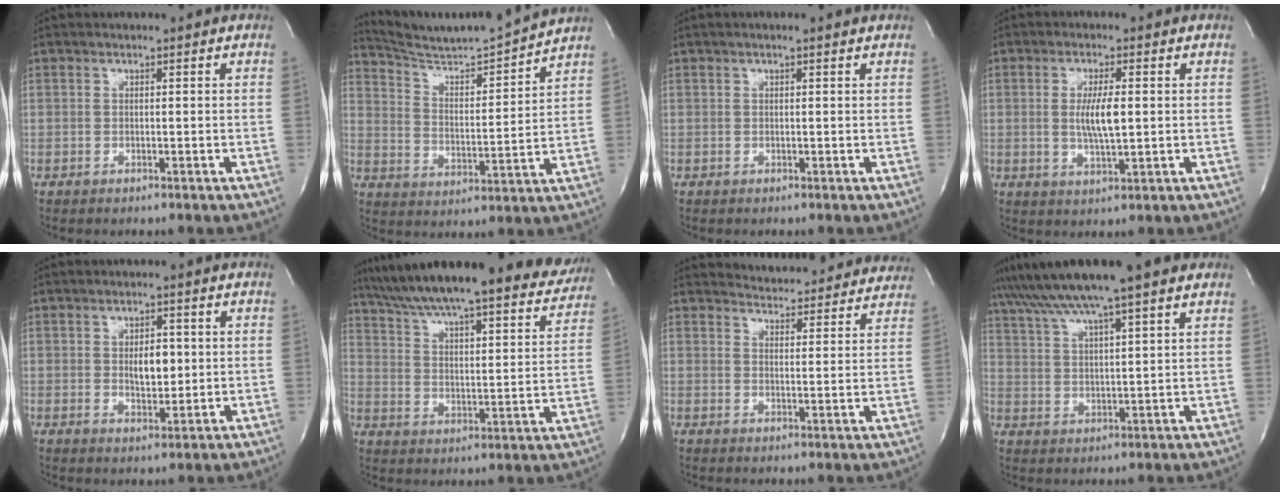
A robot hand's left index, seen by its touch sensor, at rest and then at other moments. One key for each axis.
{"total": 13.5, "fx": 13.0, "fy": -1.8, "fz": 3.1, "tx": -0.063, "ty": -0.027, "tz": 0.210}
{"total": 1.3, "fx": 1.0, "fy": 0.0, "fz": 0.9, "tx": -0.017, "ty": 0.013, "tz": 0.012}
{"total": 5.2, "fx": 0.2, "fy": 0.9, "fz": 5.1, "tx": -0.099, "ty": -0.006, "tz": 0.005}
{"total": 4.2, "fx": 0.3, "fy": 2.1, "fz": 3.6, "tx": -0.057, "ty": -0.005, "tz": 0.010}
{"total": 26.7, "fx": 23.5, "fy": 4.2, "fz": 12.0, "tx": -0.191, "ty": -0.029, "tz": 0.312}
{"total": 14.7, "fx": 14.3, "fy": 3.1, "fz": 1.6, "tx": -0.004, "ty": -0.022, "tz": 0.157}
{"total": 14.1, "fx": 11.0, "fy": 0.5, "fz": 8.9, "tx": -0.155, "ty": 0.032, "tz": 0.172}